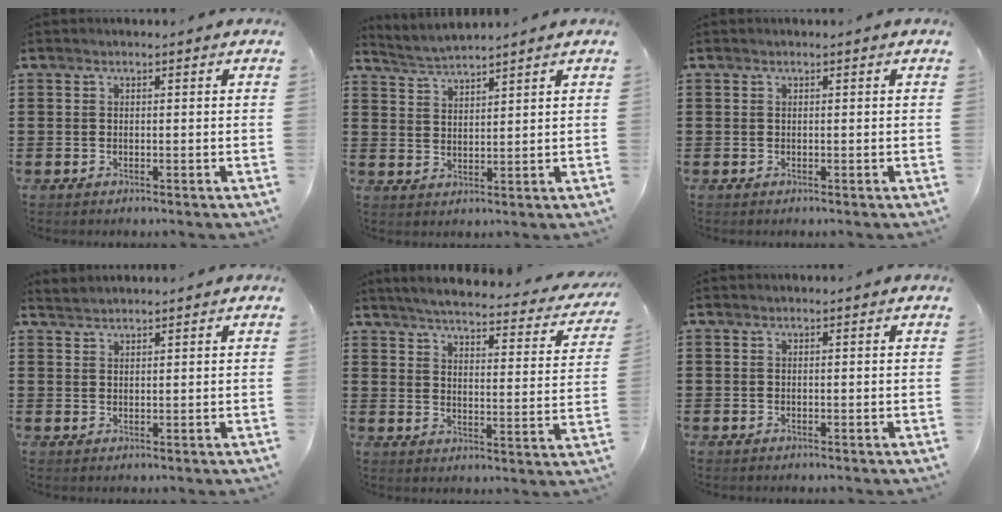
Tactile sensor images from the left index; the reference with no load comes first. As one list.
[{"total": 2.6, "force": [2.6, -0.4, 0.0], "torque": [-0.011, -0.012, 0.046]}, {"total": 0.0}, {"total": 1.4, "force": [1.4, 0.0, -0.1], "torque": [-0.001, 0.003, 0.029]}, {"total": 4.4, "force": [4.0, -0.3, 1.7], "torque": [-0.054, -0.031, 0.062]}, {"total": 0.0}]